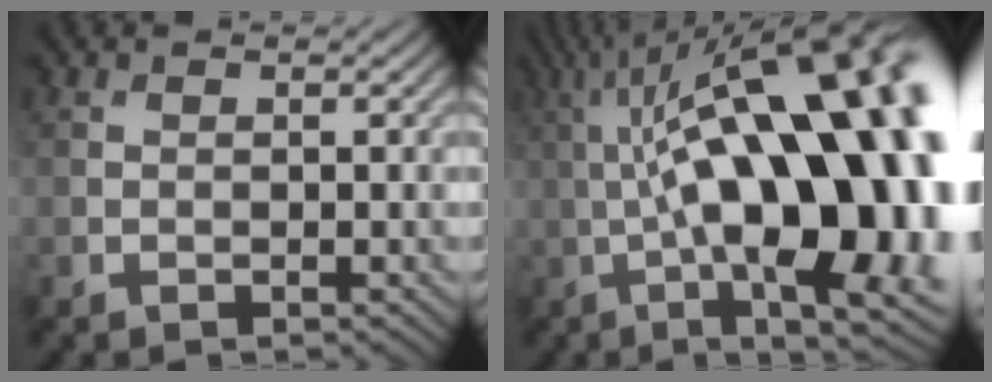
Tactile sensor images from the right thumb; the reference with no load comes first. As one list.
[{"total": 21.5, "force": [0.2, 7.8, 20.1], "torque": [-0.288, 0.036, 0.001]}]